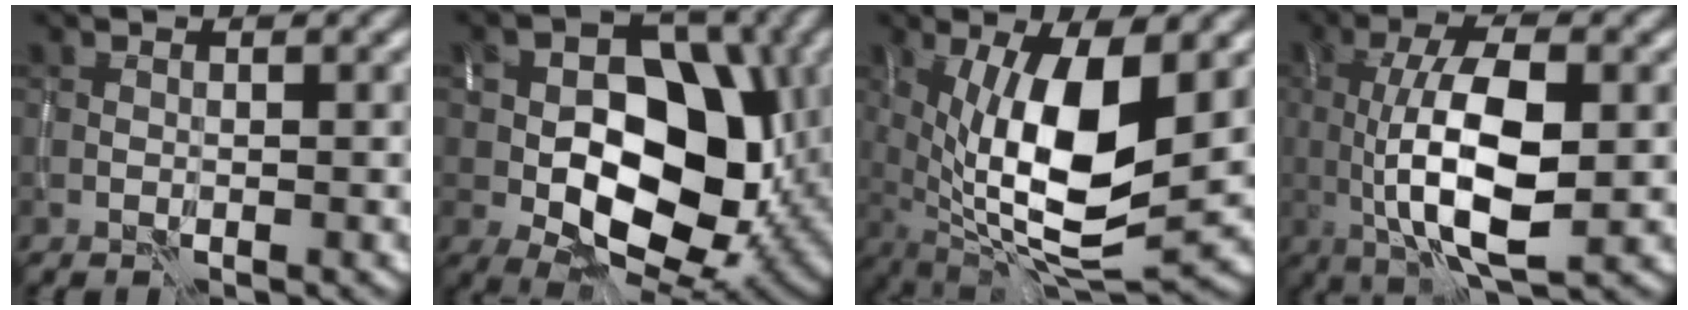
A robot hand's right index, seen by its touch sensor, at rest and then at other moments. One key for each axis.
{"total": 14.2, "fx": -0.8, "fy": 9.6, "fz": 10.4, "tx": -0.143, "ty": 0.004, "tz": -0.015}
{"total": 11.6, "fx": 1.0, "fy": 4.1, "fz": 10.8, "tx": -0.186, "ty": -0.011, "tz": 0.017}
{"total": 8.7, "fx": 0.1, "fy": 3.1, "fz": 8.2, "tx": -0.151, "ty": -0.001, "tz": 0.002}